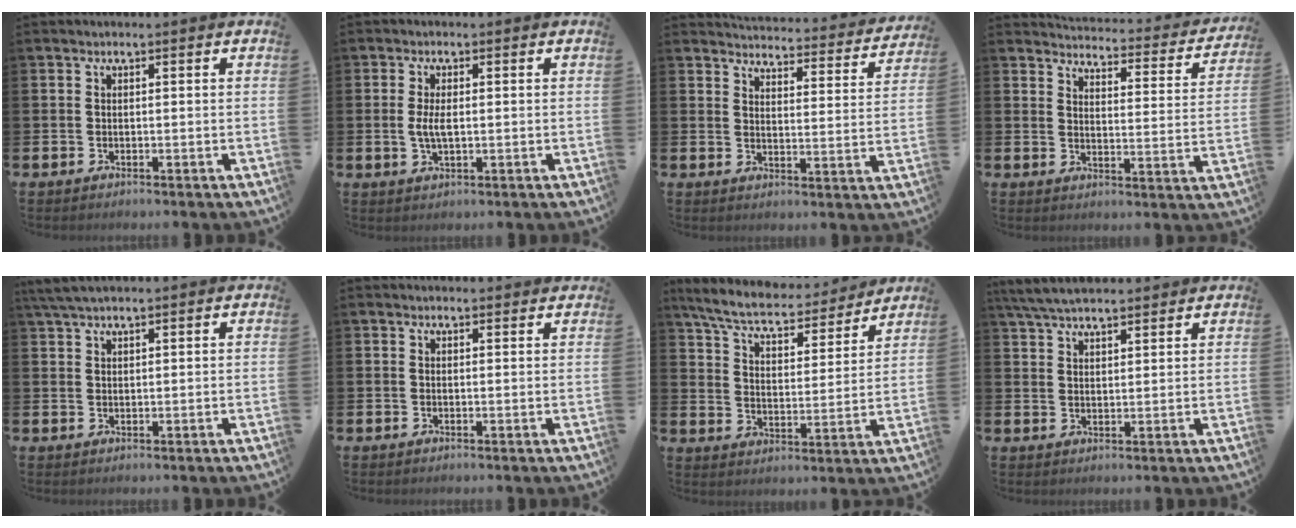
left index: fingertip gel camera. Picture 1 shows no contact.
{"total": 3.1, "force": [0.1, 1.3, 2.8], "torque": [-0.056, -0.001, -0.003]}
{"total": 4.0, "force": [4.0, 0.6, 0.4], "torque": [-0.017, -0.039, 0.064]}
{"total": 3.4, "force": [3.3, 0.6, 0.6], "torque": [-0.020, -0.036, 0.048]}
{"total": 3.2, "force": [2.7, 0.7, 1.6], "torque": [-0.037, 0.002, 0.051]}
{"total": 0.9, "force": [0.9, 0.1, 0.0], "torque": [0.013, -0.004, 0.013]}
{"total": 7.4, "force": [6.8, 1.2, 2.7], "torque": [-0.083, -0.047, 0.115]}
{"total": 5.2, "force": [4.8, 0.9, 1.6], "torque": [-0.044, -0.016, 0.089]}